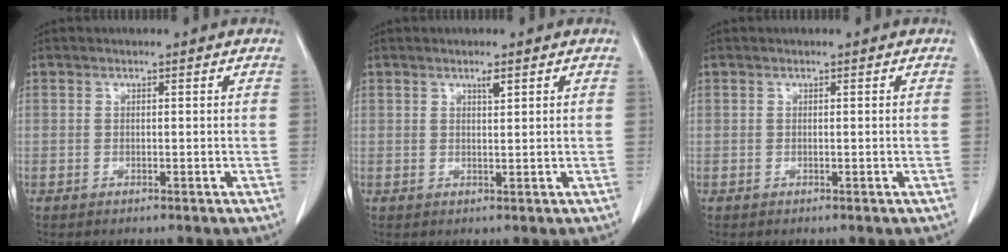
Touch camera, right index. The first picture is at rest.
{"total": 1.2, "force": [0.8, 0.1, 0.9], "torque": [-0.018, -0.003, 0.014]}
{"total": 0.0}